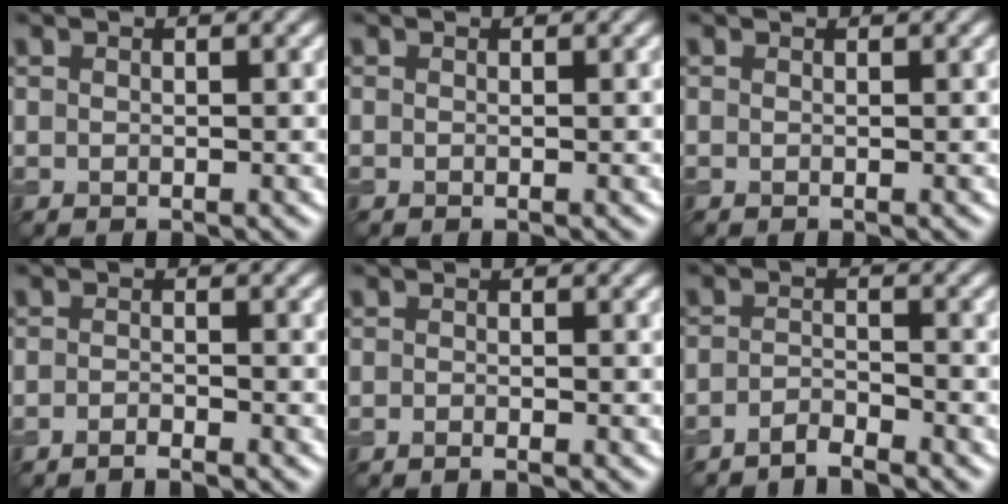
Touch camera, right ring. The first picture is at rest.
{"total": 0.0}
{"total": 0.6, "force": [0.5, 0.1, 0.3], "torque": [-0.011, -0.001, -0.001]}
{"total": 1.5, "force": [-1.3, 0.1, 0.6], "torque": [-0.008, -0.001, -0.028]}
{"total": 1.1, "force": [-1.0, 0.0, 0.5], "torque": [-0.008, -0.005, -0.020]}
{"total": 2.2, "force": [-2.0, 0.2, 0.7], "torque": [-0.009, 0.000, -0.046]}